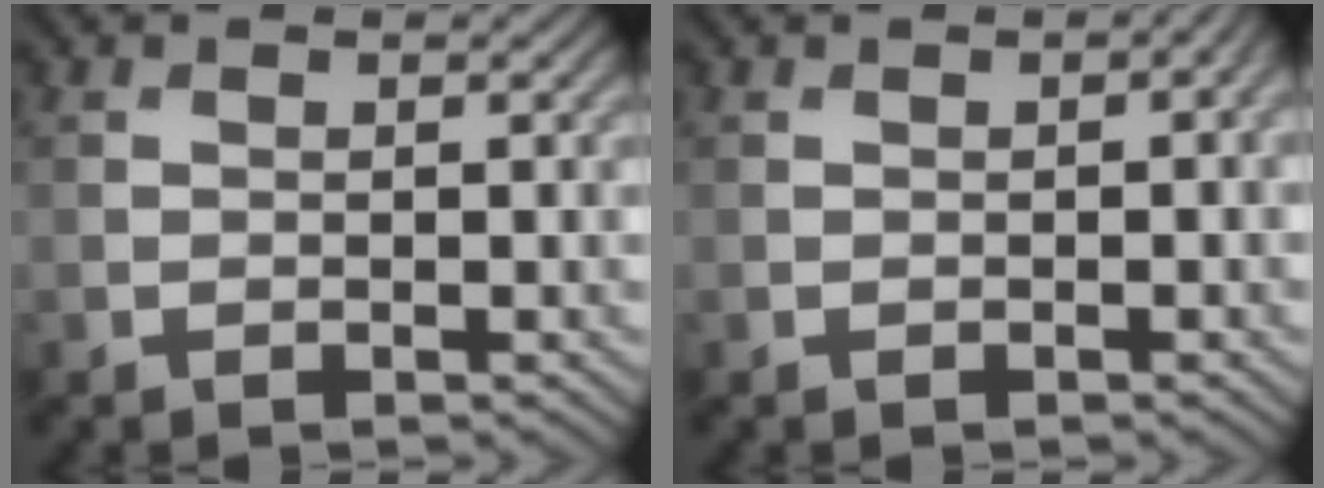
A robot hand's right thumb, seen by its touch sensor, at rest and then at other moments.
{"total": 1.6, "force": [0.2, 0.6, 1.4], "torque": [-0.020, 0.001, 0.003]}